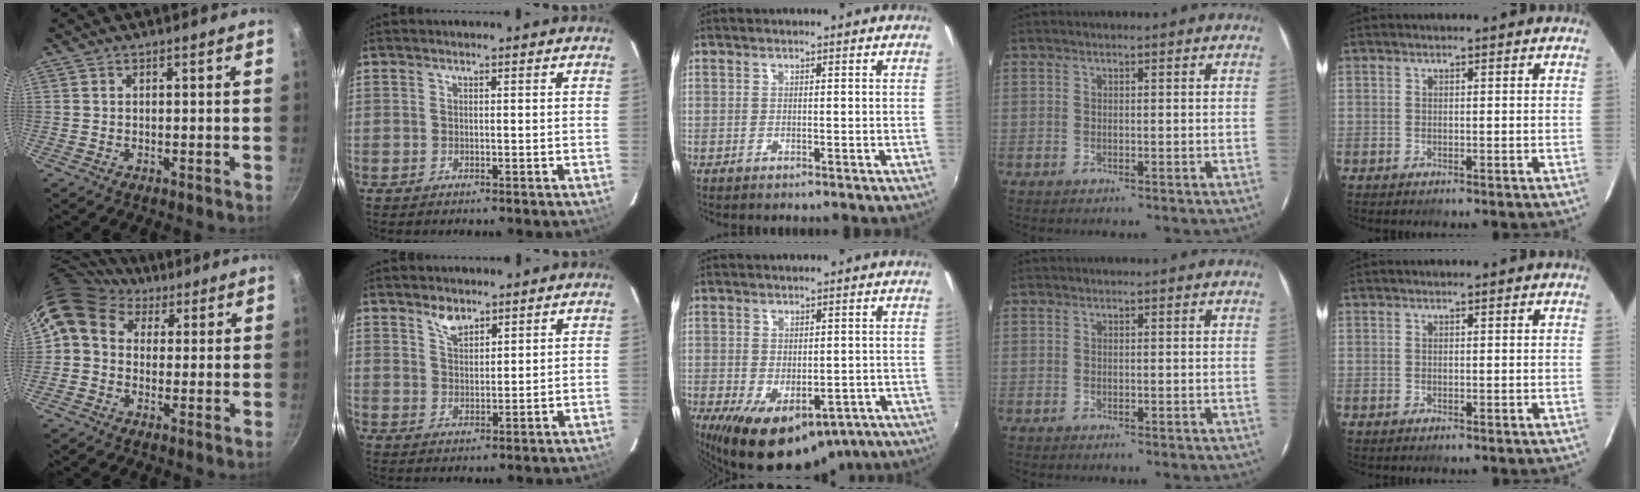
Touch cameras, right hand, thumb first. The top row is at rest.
{"thumb": {"total": 9.8, "force": [3.4, 7.8, 4.9], "torque": [-0.067, 0.012, 0.038]}, "index": {"total": 3.7, "force": [2.9, 1.7, 1.7], "torque": [-0.027, 0.004, 0.053]}, "middle": {"total": 13.5, "force": [-7.3, 7.7, 8.4], "torque": [-0.147, -0.032, -0.089]}}